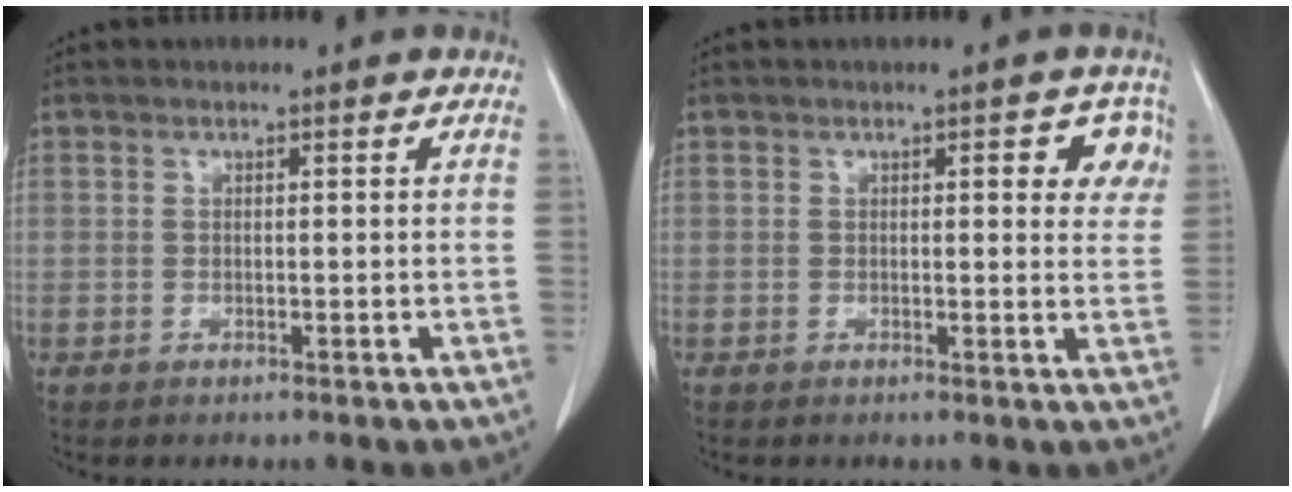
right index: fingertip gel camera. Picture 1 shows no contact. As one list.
[{"total": 4.4, "force": [1.7, 1.8, 3.6], "torque": [-0.026, 0.004, 0.013]}]